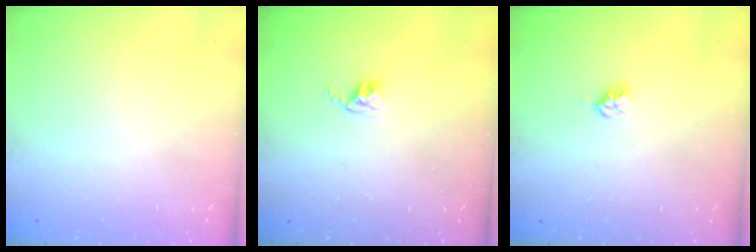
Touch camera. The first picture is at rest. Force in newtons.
{"total": 2.8, "press": 2.7, "slide": 0.4}
{"total": 2.8, "press": 2.8, "slide": 0.2}